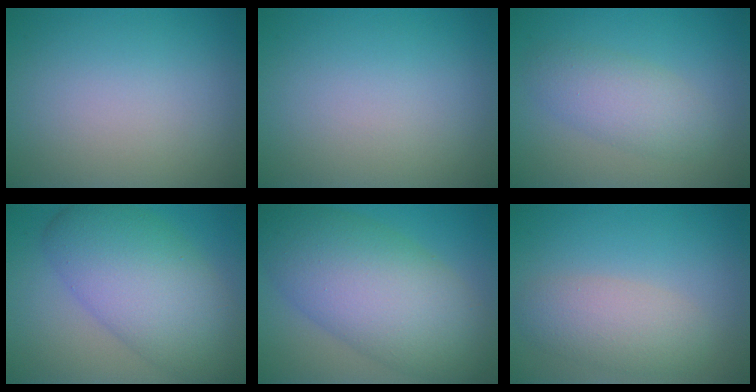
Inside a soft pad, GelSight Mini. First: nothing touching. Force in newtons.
{"total": 0.0}
{"total": 3.4, "press": 3.4, "slide": 0.1}
{"total": 9.3, "press": 9.3, "slide": 0.1}
{"total": 11.0, "press": 11.0, "slide": 0.4}
{"total": 3.6, "press": 3.6, "slide": 0.4}